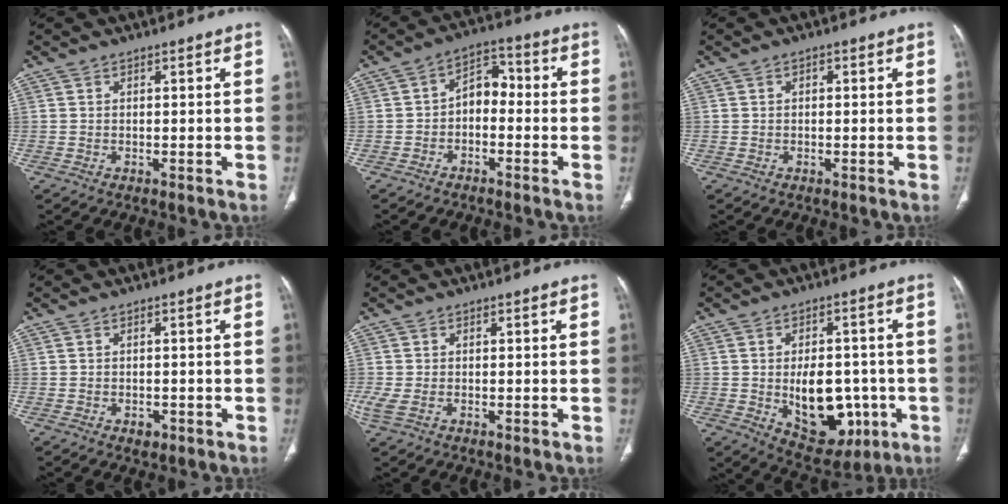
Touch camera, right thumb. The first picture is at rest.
{"total": 6.2, "force": [-1.3, 4.2, 4.3], "torque": [-0.051, 0.037, -0.037]}
{"total": 0.9, "force": [0.2, 0.5, 0.6], "torque": [-0.009, 0.003, 0.001]}
{"total": 1.6, "force": [-0.7, 1.1, 0.9], "torque": [-0.009, 0.002, -0.006]}
{"total": 2.8, "force": [-0.6, 1.6, 2.3], "torque": [-0.071, -0.001, -0.010]}
{"total": 14.6, "force": [-2.8, 9.0, 11.2], "torque": [-0.125, 0.009, -0.018]}